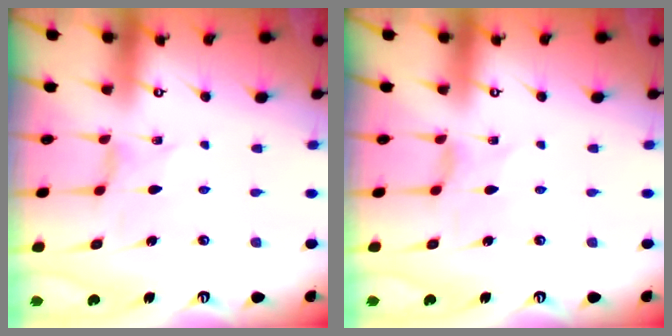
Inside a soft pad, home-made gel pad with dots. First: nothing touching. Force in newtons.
{"total": 0.6, "press": 0.6, "slide": 0.2}